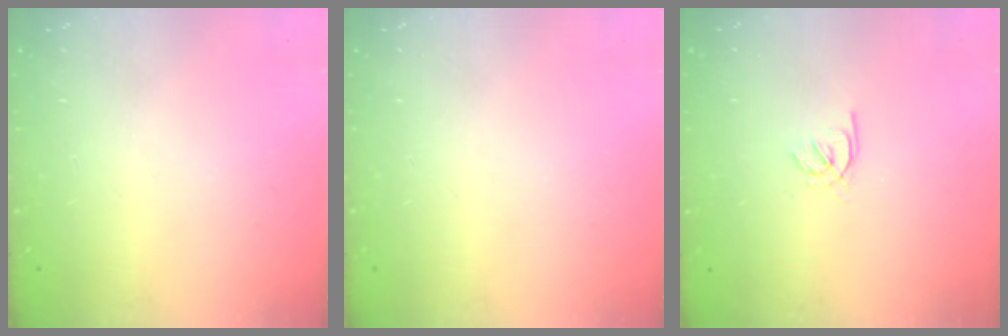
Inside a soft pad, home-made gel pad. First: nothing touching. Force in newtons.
{"total": 0.0}
{"total": 1.8, "press": 1.8, "slide": 0.5}